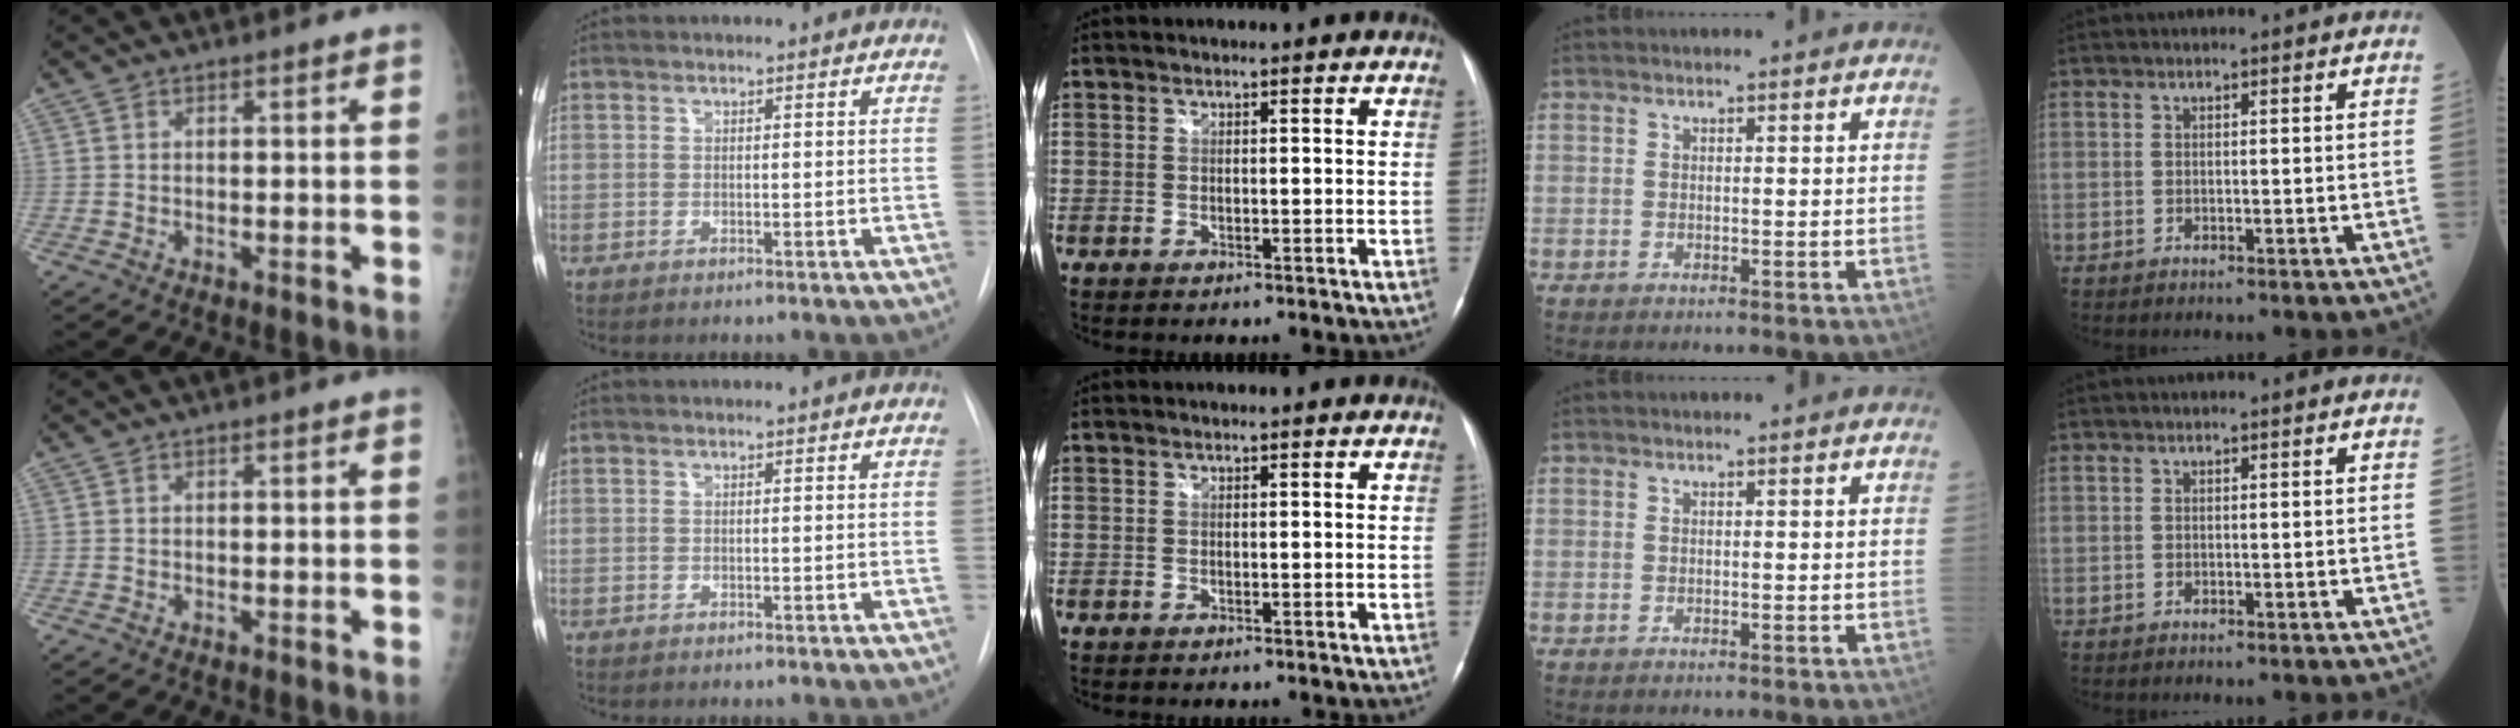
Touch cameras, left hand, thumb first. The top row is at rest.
{}